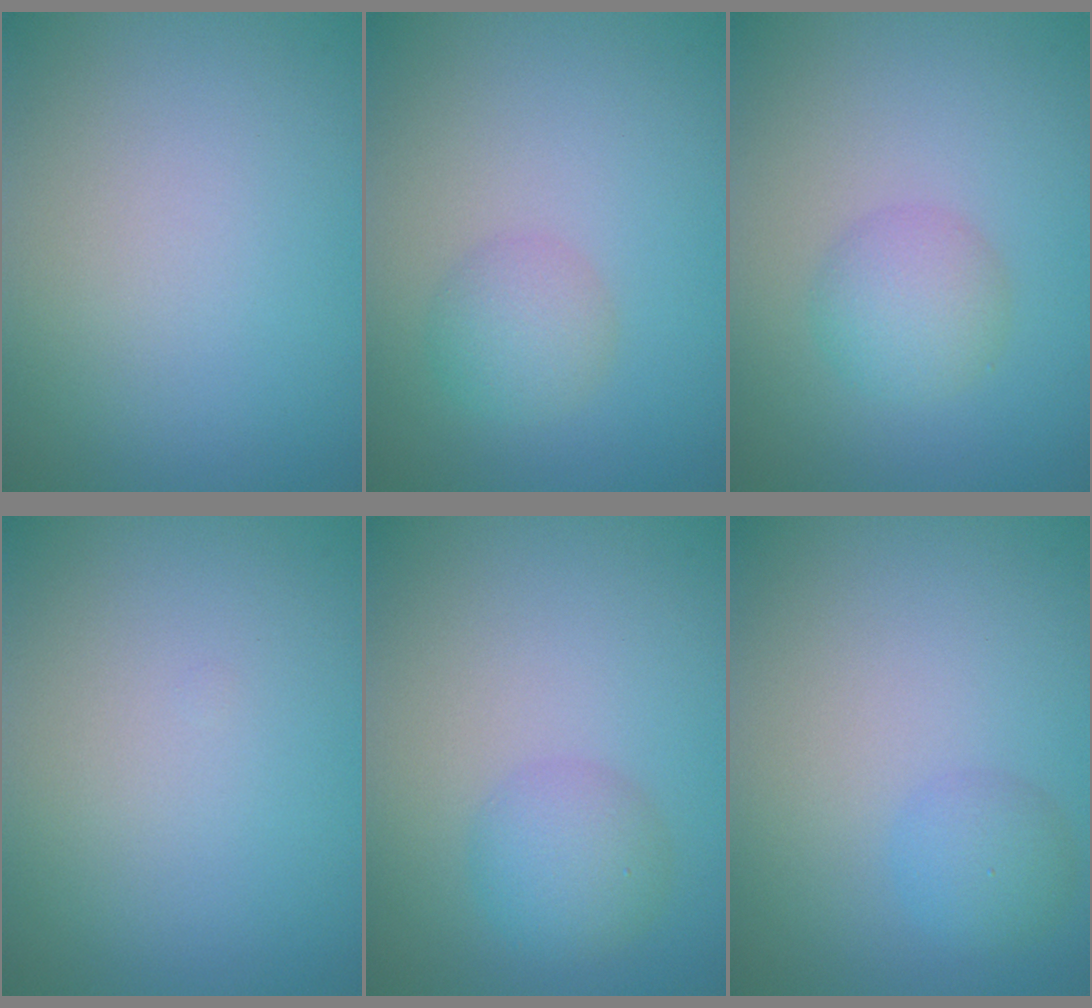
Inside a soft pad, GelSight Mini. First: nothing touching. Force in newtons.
{"total": 2.3, "press": 2.3, "slide": 0.0}
{"total": 2.8, "press": 2.8, "slide": 0.0}
{"total": 0.0}
{"total": 2.8, "press": 2.8, "slide": 0.0}
{"total": 2.0, "press": 2.0, "slide": 0.0}